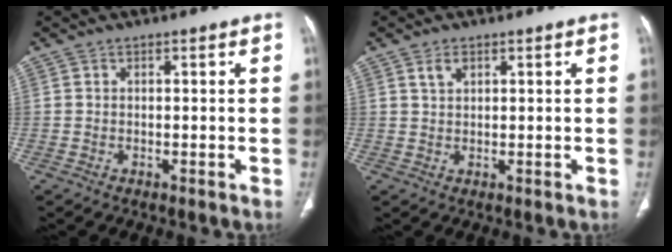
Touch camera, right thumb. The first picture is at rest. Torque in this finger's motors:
{"motor_torque": [-0.73, 0.59, 0.30, -0.09, 0.00]}